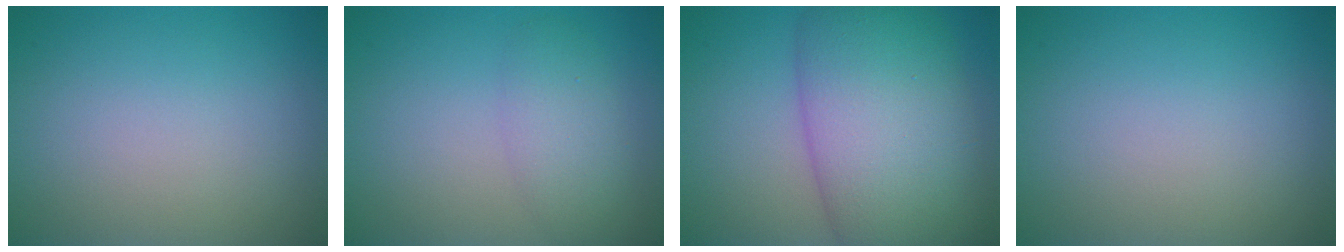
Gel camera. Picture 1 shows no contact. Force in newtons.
{"total": 2.8, "press": 2.8, "slide": 0.0}
{"total": 12.1, "press": 12.1, "slide": 0.5}
{"total": 0.0}